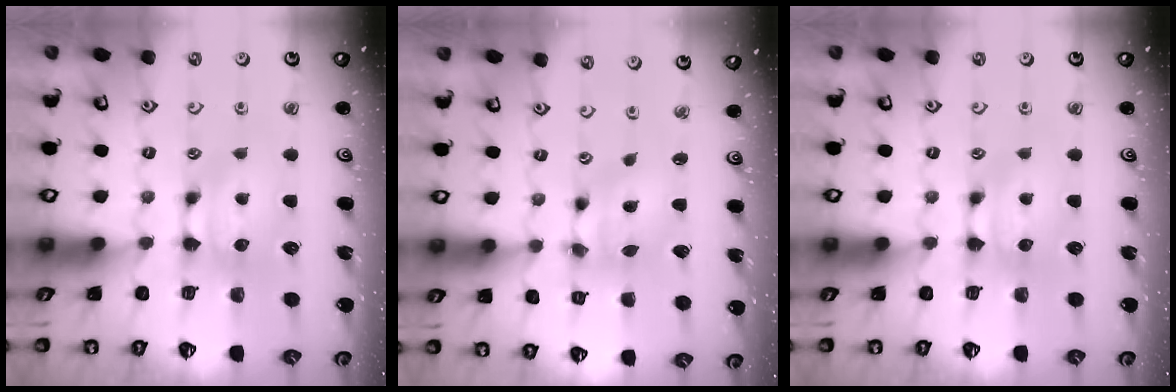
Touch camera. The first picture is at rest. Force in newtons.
{"total": 4.9, "press": 4.6, "slide": 1.8}
{"total": 0.0}